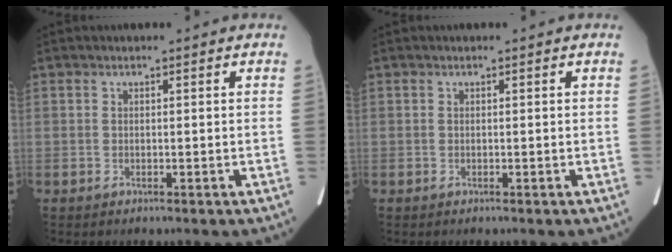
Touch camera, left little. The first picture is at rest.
{"total": 0.0}